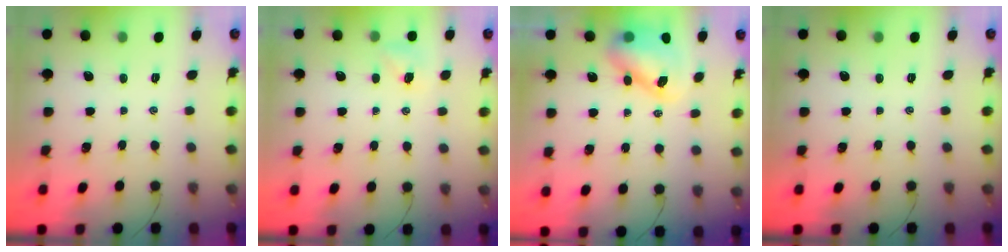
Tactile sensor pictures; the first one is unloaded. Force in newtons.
{"total": 4.8, "press": 4.6, "slide": 1.3}
{"total": 9.1, "press": 8.7, "slide": 2.6}
{"total": 0.0}